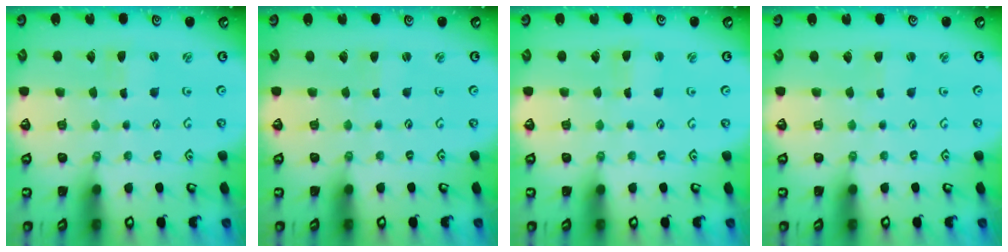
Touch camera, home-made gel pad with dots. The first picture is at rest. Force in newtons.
{"total": 0.0}
{"total": 0.9, "press": 0.9, "slide": 0.0}
{"total": 1.5, "press": 1.4, "slide": 0.2}